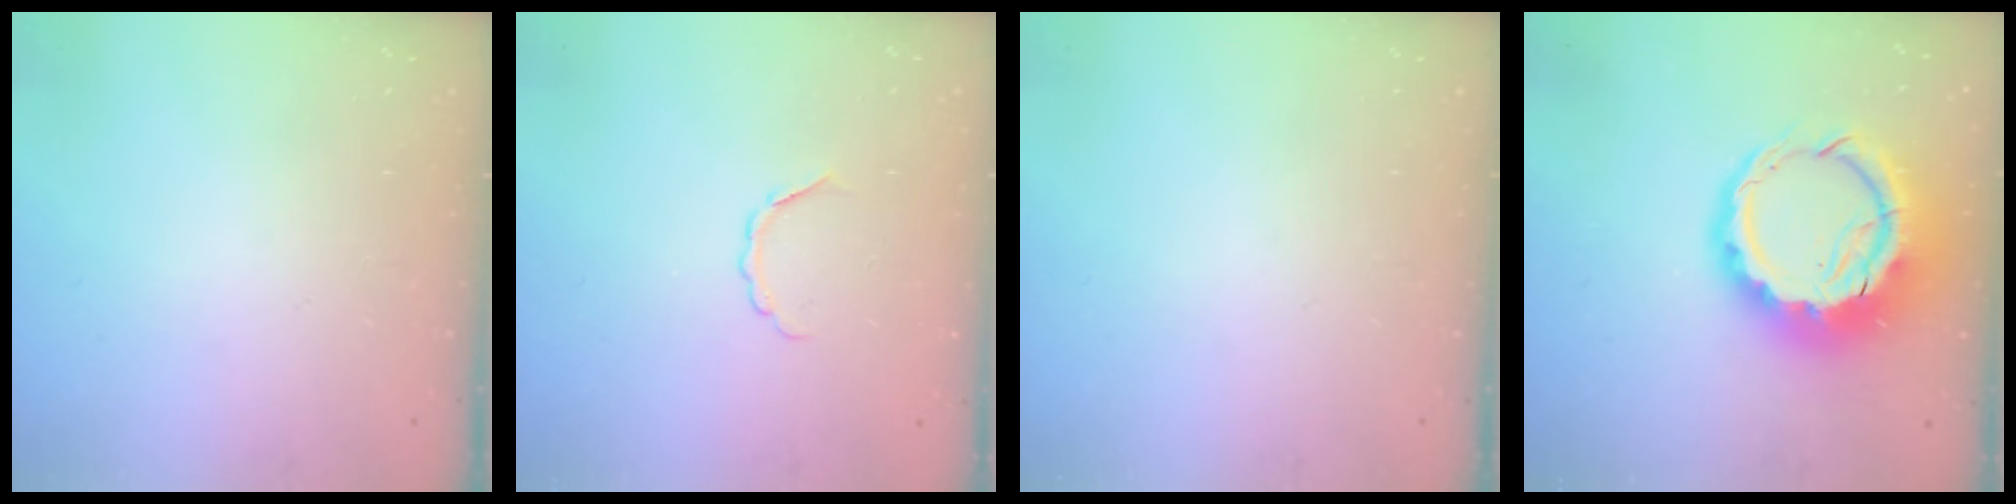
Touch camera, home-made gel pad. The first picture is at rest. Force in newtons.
{"total": 3.5, "press": 3.4, "slide": 0.7}
{"total": 0.0}
{"total": 14.6, "press": 14.3, "slide": 3.0}